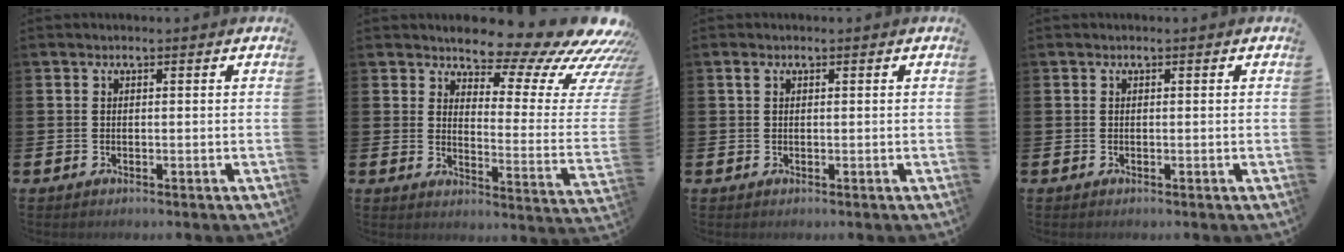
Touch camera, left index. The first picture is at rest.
{"total": 10.1, "force": [8.6, 3.0, 4.3], "torque": [-0.070, -0.081, 0.136]}
{"total": 0.8, "force": [0.4, 0.4, 0.5], "torque": [0.001, -0.001, 0.004]}
{"total": 0.0}